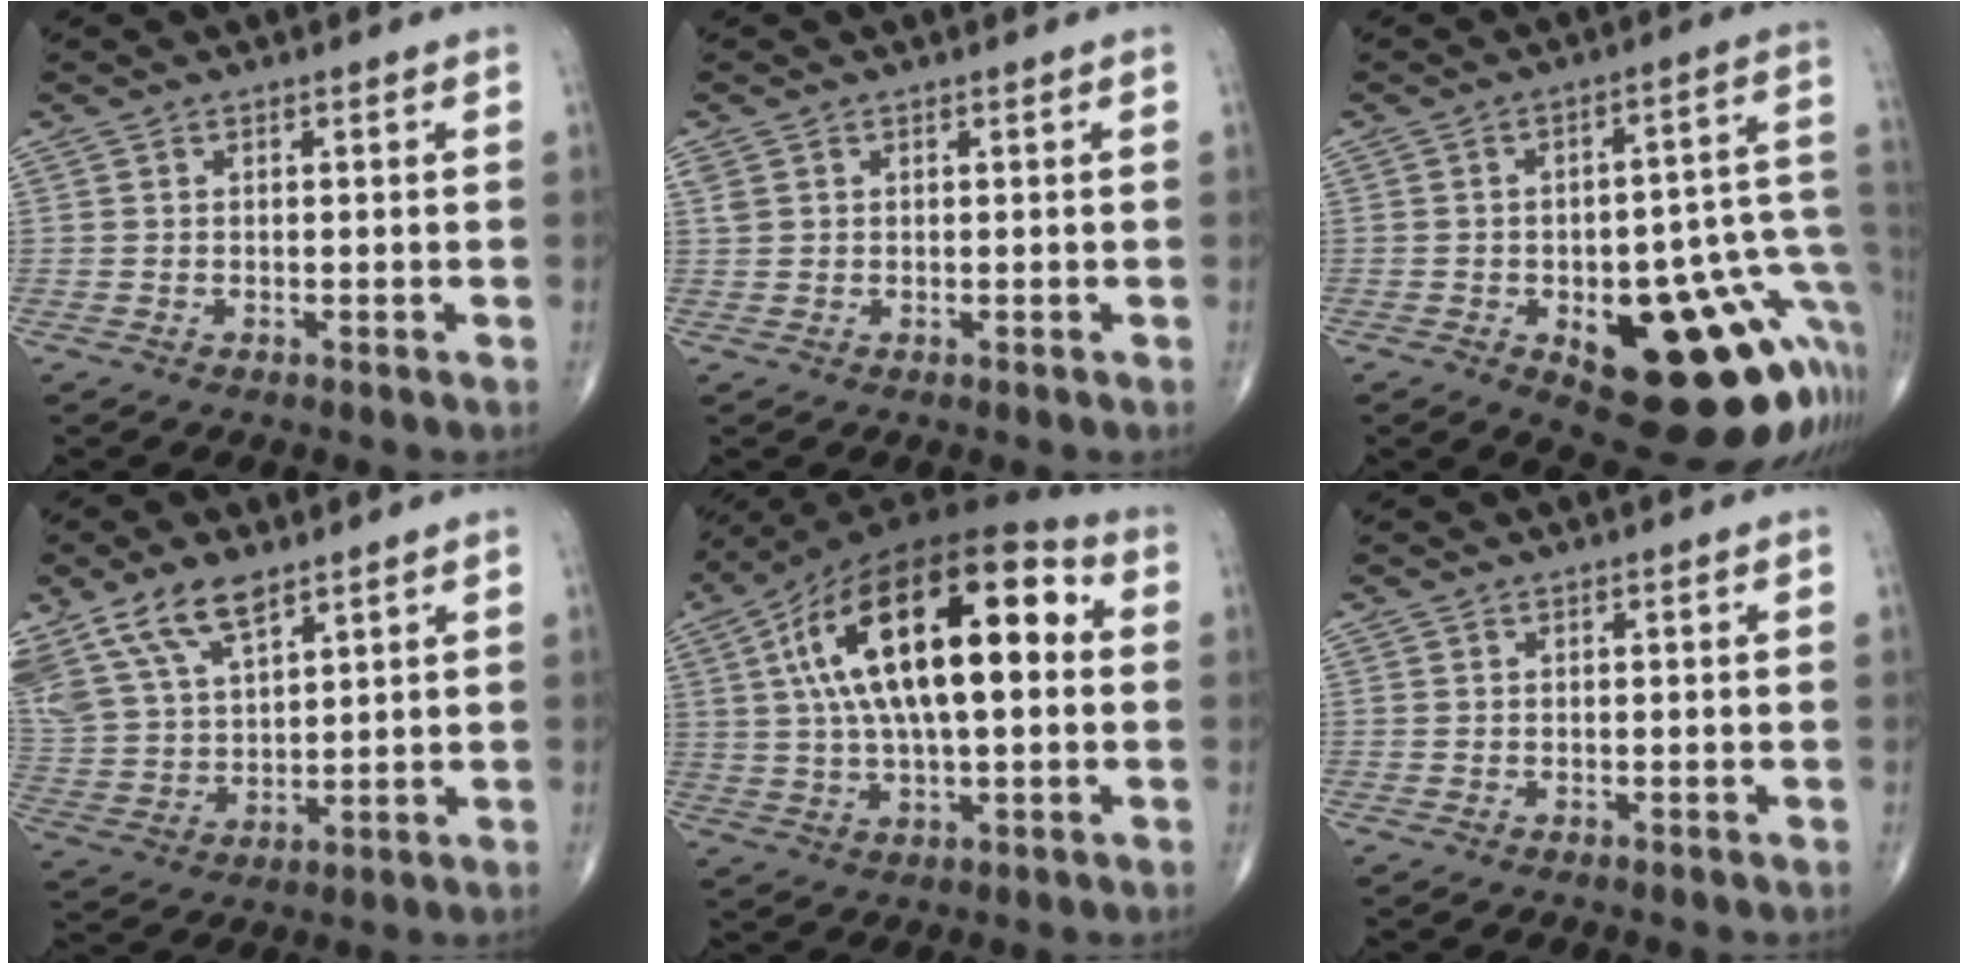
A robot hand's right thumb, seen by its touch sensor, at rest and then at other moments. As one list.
[{"total": 1.3, "force": [0.6, 0.9, 0.6], "torque": [-0.013, 0.007, 0.014]}, {"total": 25.9, "force": [-8.4, 10.8, 22.0], "torque": [-0.195, 0.048, -0.088]}, {"total": 15.3, "force": [9.9, 7.1, 9.2], "torque": [-0.178, -0.025, 0.203]}, {"total": 23.9, "force": [4.4, 10.2, 21.2], "torque": [-0.365, 0.028, 0.062]}, {"total": 0.0}]